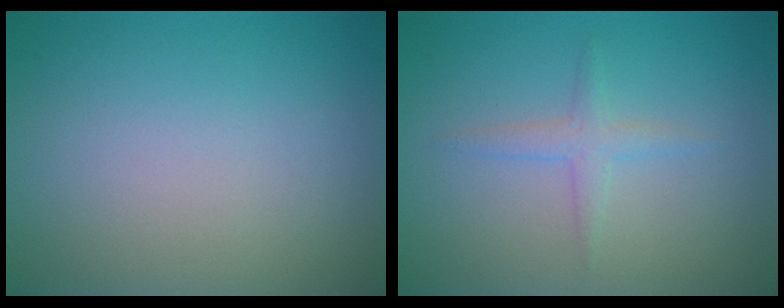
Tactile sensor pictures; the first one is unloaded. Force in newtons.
{"total": 1.5, "press": 1.5, "slide": 0.0}